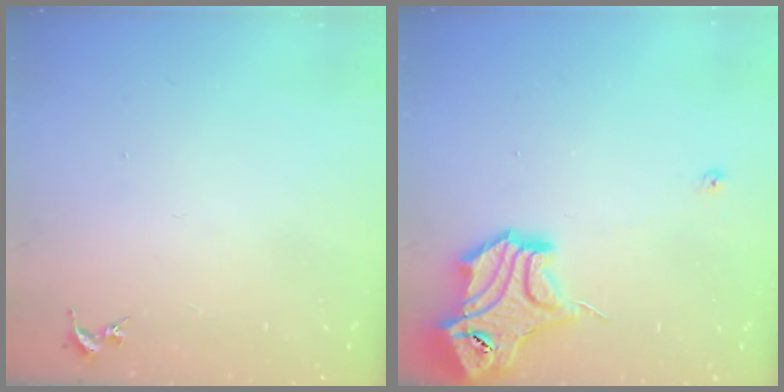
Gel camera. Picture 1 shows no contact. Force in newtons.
{"total": 18.1, "press": 17.9, "slide": 2.0}